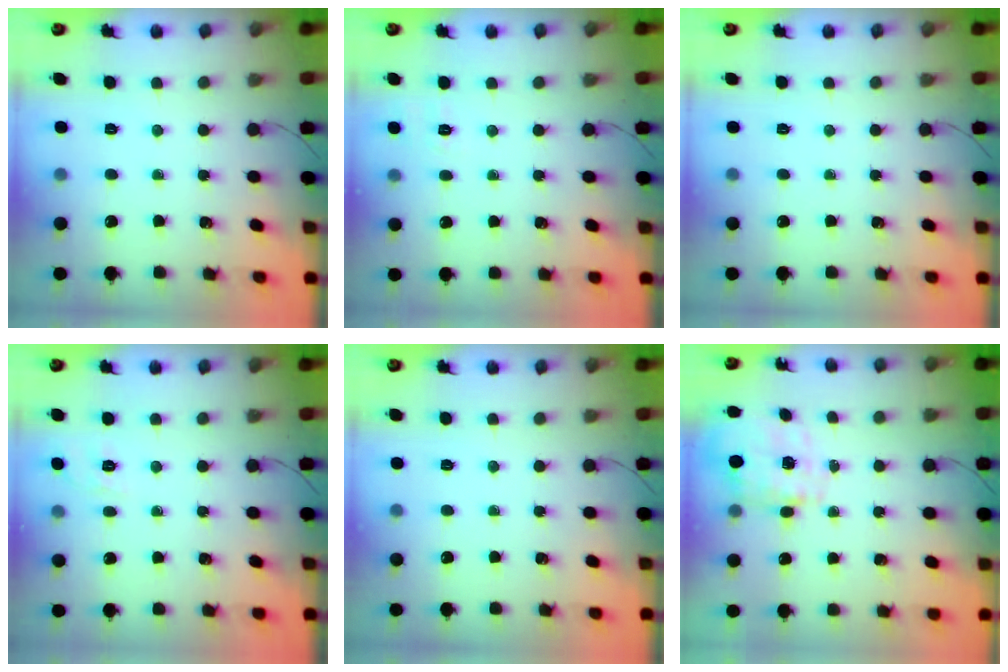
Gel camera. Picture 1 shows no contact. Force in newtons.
{"total": 2.0, "press": 0.8, "slide": 1.8}
{"total": 0.0}
{"total": 1.7, "press": 0.0, "slide": 1.7}
{"total": 0.0}
{"total": 2.7, "press": 2.6, "slide": 1.0}